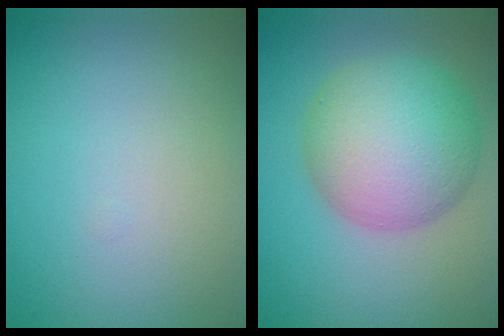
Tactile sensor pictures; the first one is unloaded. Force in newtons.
{"total": 8.4, "press": 8.4, "slide": 0.5}